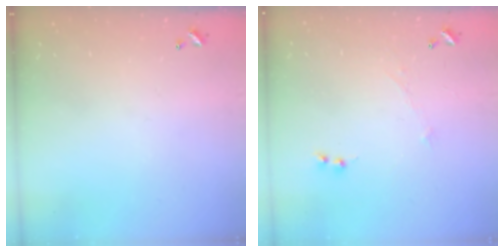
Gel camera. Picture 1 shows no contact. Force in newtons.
{"total": 0.0}